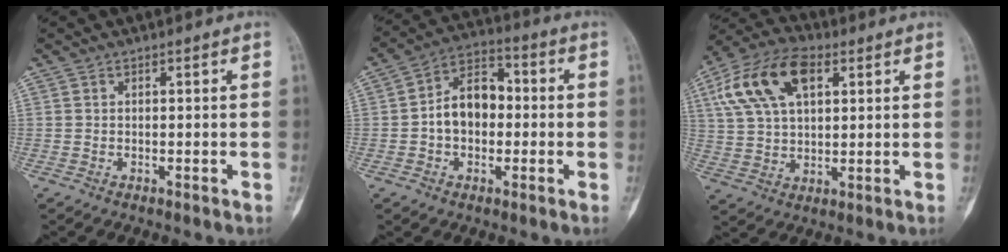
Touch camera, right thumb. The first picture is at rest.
{"total": 10.0, "force": [-0.7, 7.0, 7.1], "torque": [-0.094, 0.034, -0.026]}
{"total": 15.7, "force": [5.9, 8.9, 11.6], "torque": [-0.213, 0.012, 0.106]}